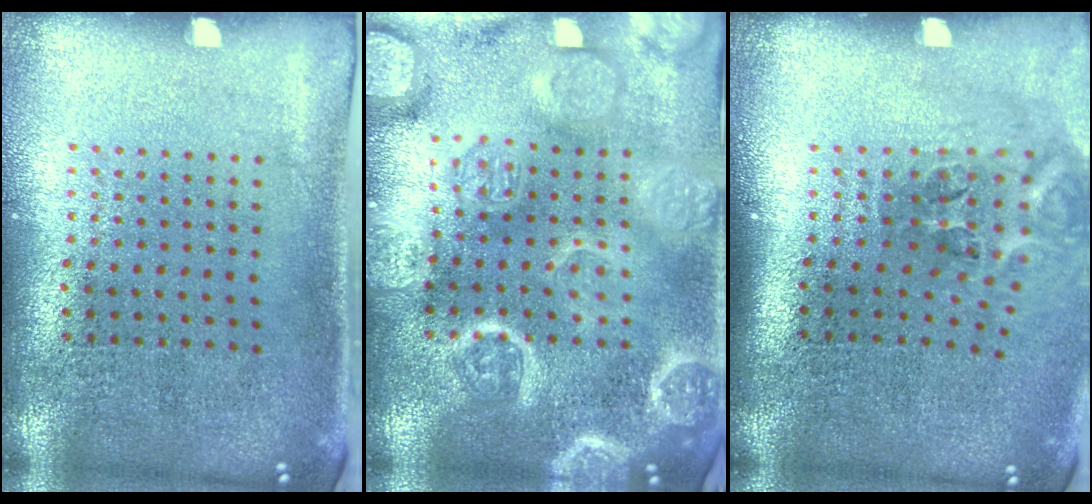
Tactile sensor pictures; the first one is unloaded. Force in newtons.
{"total": 6.2, "press": 6.1, "slide": 0.9}
{"total": 2.2, "press": 1.4, "slide": 1.7}